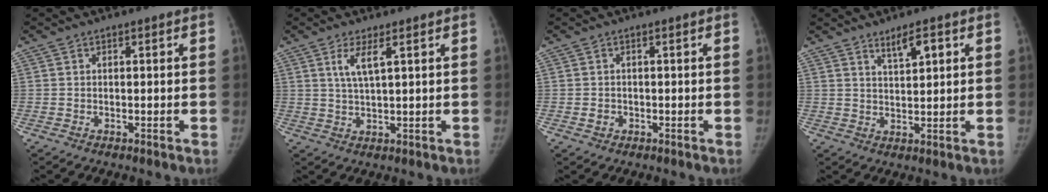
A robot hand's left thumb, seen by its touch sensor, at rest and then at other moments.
{"total": 3.9, "force": [1.8, 0.6, 3.5], "torque": [-0.075, -0.011, 0.040]}
{"total": 1.4, "force": [-0.4, 1.2, 0.5], "torque": [-0.003, 0.006, -0.005]}
{"total": 4.2, "force": [2.3, 1.2, 3.2], "torque": [-0.049, -0.013, 0.043]}